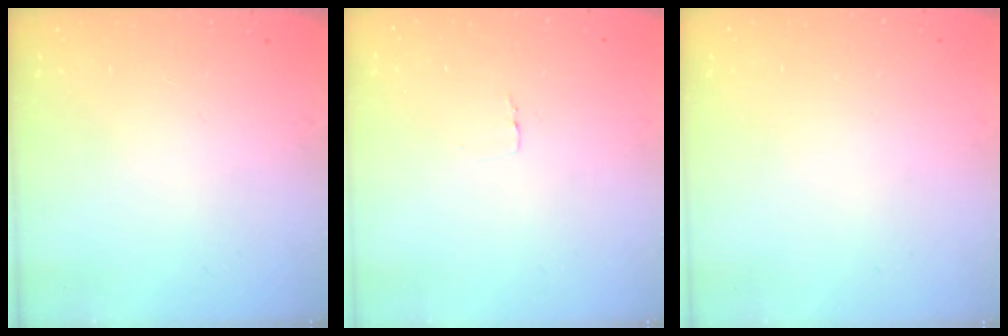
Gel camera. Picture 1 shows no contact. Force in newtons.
{"total": 2.6, "press": 2.6, "slide": 0.1}
{"total": 0.0}